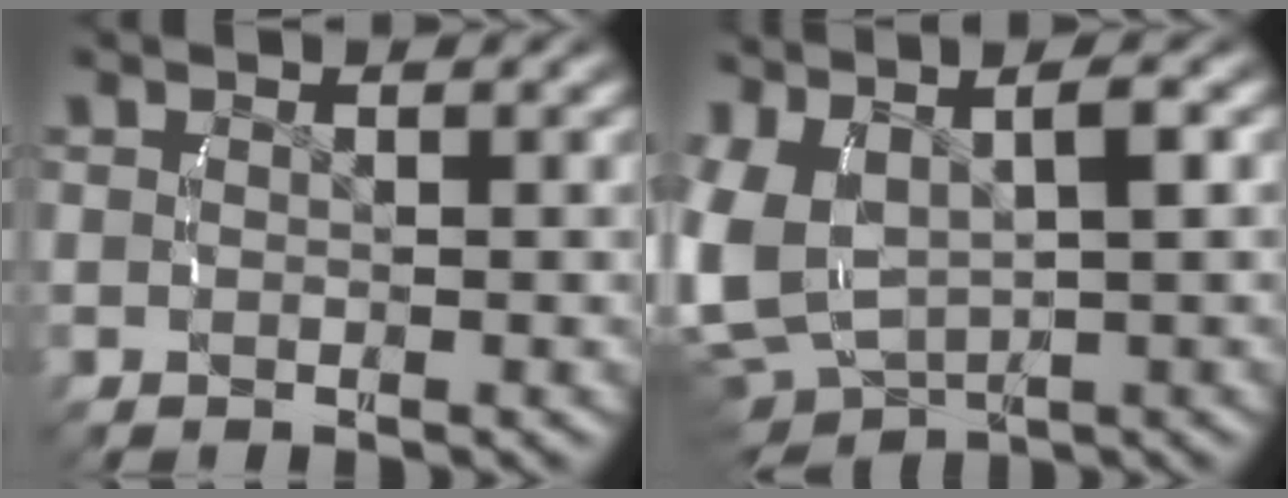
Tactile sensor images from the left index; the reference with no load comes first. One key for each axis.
{"total": 10.7, "fx": 0.3, "fy": 8.2, "fz": 6.8, "tx": -0.181, "ty": -0.033, "tz": 0.018}